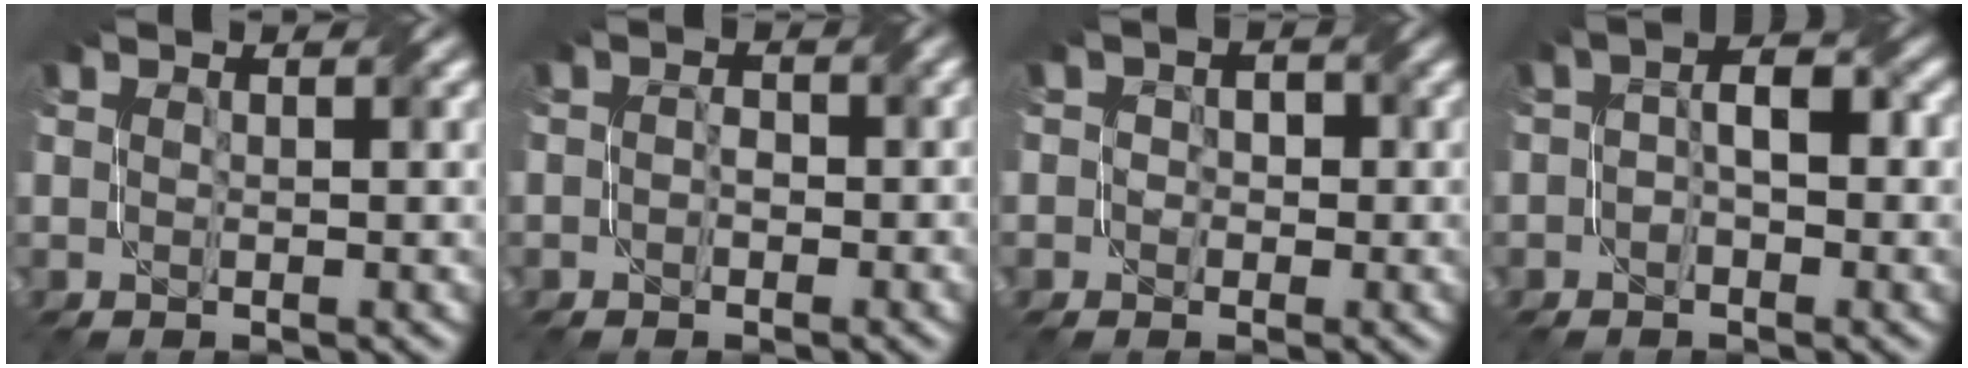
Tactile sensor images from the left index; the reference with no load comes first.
{"total": 1.9, "force": [-0.9, 1.4, 1.1], "torque": [-0.003, 0.001, -0.016]}
{"total": 2.6, "force": [-0.6, 2.4, 0.7], "torque": [0.004, 0.011, -0.032]}
{"total": 3.4, "force": [-0.7, 2.0, 2.7], "torque": [-0.042, 0.007, -0.020]}